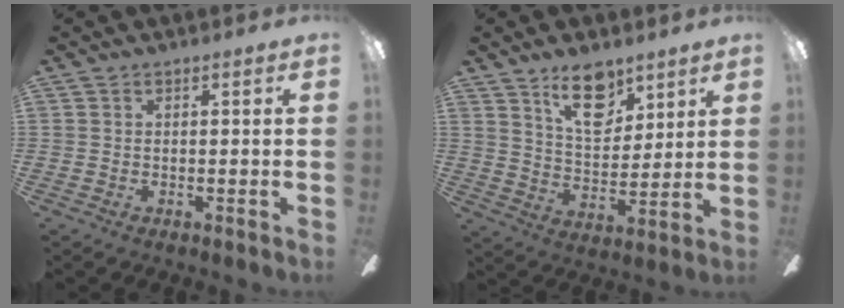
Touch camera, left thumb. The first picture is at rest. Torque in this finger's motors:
{"motor_torque": [1.65, 0.98, 0.86, -0.94, 0.19]}